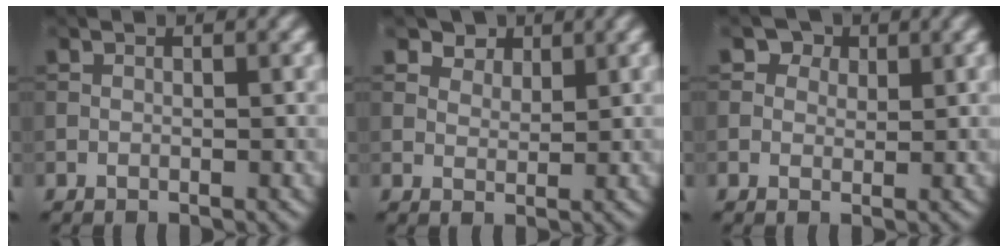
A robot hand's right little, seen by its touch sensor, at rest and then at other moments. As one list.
[{"total": 3.5, "force": [2.8, 1.8, 1.1], "torque": [-0.031, -0.017, 0.059]}, {"total": 2.6, "force": [1.6, 1.9, 1.0], "torque": [-0.019, -0.009, 0.019]}]